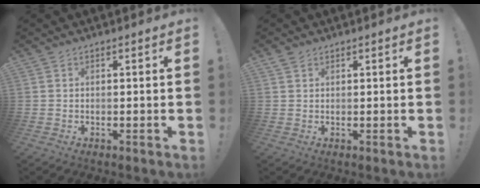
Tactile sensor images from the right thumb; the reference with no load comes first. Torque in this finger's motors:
{"motor_torque": [-0.19, 0.07, -0.18, 0.11, 0.00]}